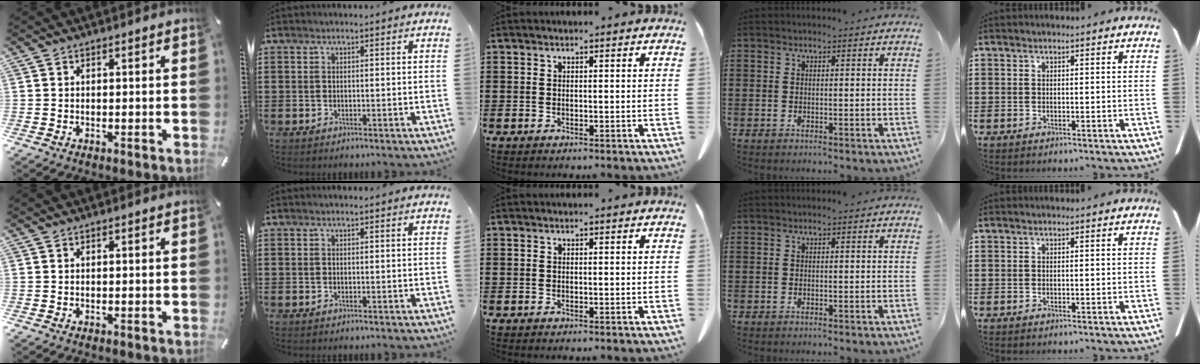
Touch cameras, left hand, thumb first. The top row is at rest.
{}